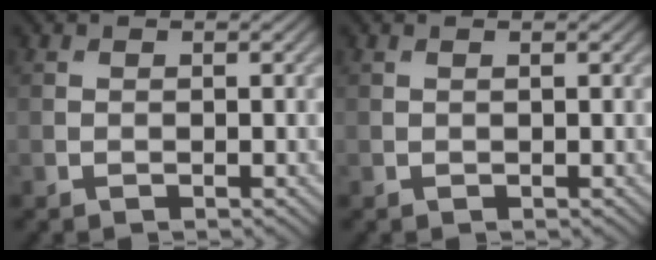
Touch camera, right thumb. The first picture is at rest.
{"total": 0.0}